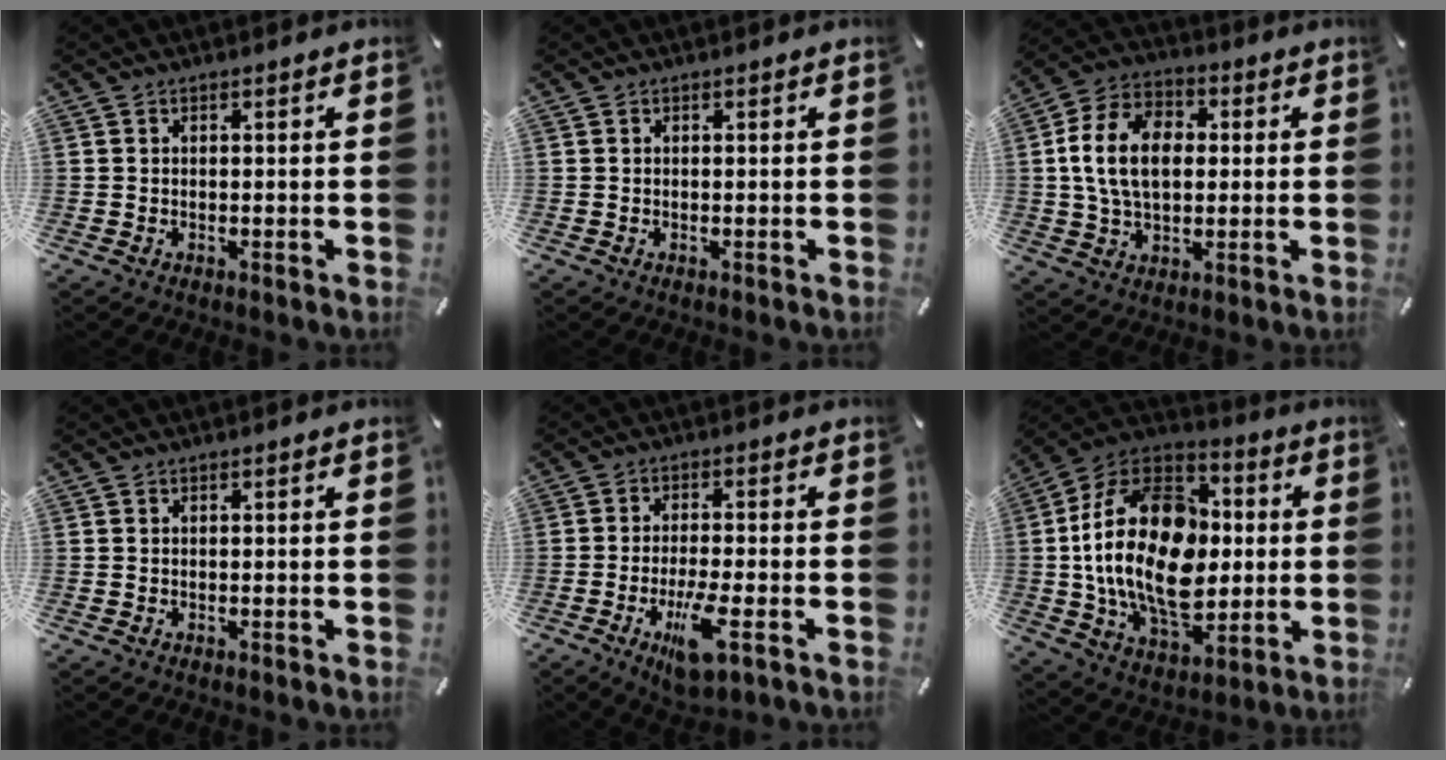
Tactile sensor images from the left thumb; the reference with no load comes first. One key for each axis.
{"total": 0.0}
{"total": 14.1, "fx": 1.0, "fy": 9.9, "fz": 10.1, "tx": -0.220, "ty": 0.015, "tz": 0.015}
{"total": 0.0}
{"total": 9.3, "fx": -3.6, "fy": 2.6, "fz": 8.2, "tx": -0.159, "ty": -0.001, "tz": -0.060}
{"total": 26.8, "fx": -0.7, "fy": 18.2, "fz": 19.7, "tx": -0.399, "ty": 0.009, "tz": -0.009}